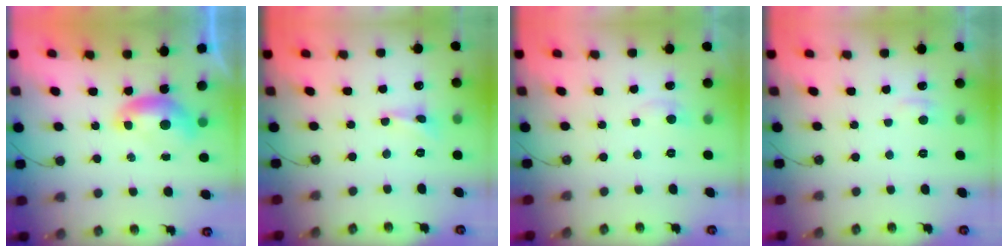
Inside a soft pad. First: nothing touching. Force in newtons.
{"total": 1.7, "press": 1.6, "slide": 0.5}
{"total": 1.0, "press": 0.7, "slide": 0.8}
{"total": 1.2, "press": 0.9, "slide": 0.8}